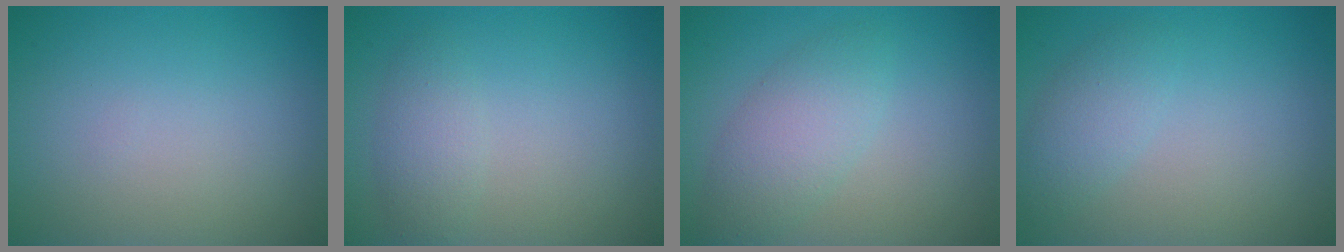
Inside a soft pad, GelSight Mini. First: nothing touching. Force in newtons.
{"total": 2.0, "press": 2.0, "slide": 0.0}
{"total": 3.5, "press": 3.5, "slide": 0.1}
{"total": 2.1, "press": 2.1, "slide": 0.0}